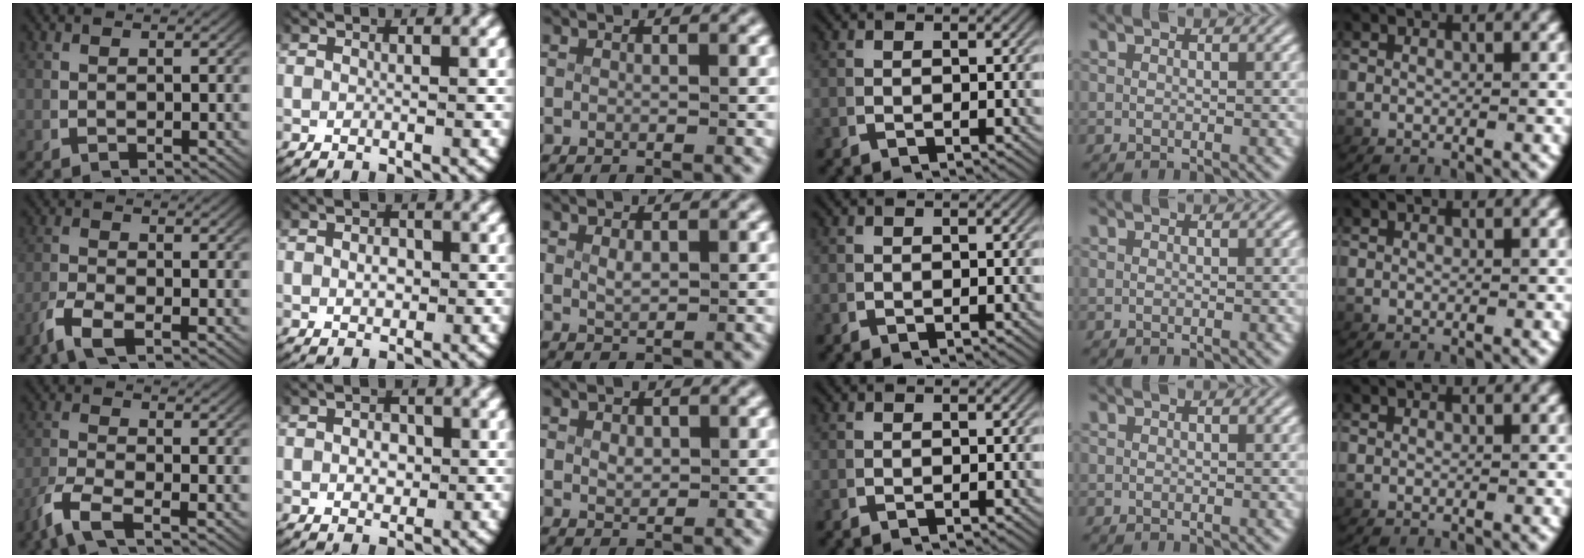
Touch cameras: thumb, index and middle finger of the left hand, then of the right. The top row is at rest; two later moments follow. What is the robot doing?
{"motion": "lift_and_place", "object": "card"}